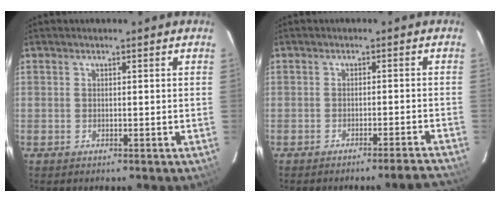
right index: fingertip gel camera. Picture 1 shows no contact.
{"total": 6.6, "force": [-6.2, -1.2, 1.6], "torque": [-0.021, 0.006, -0.073]}